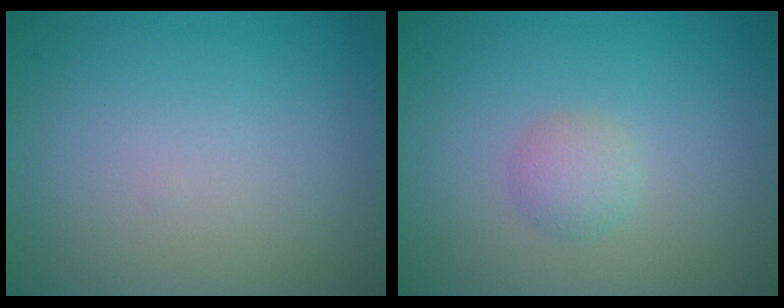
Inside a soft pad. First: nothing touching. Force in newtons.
{"total": 1.7, "press": 1.7, "slide": 0.1}